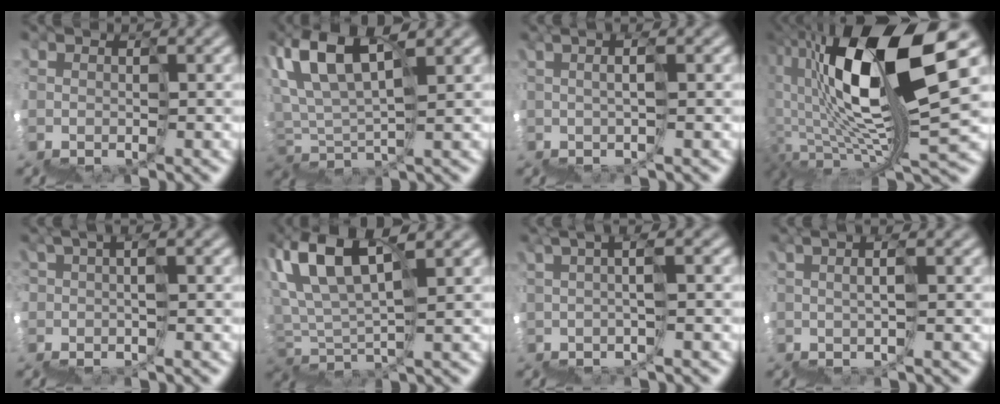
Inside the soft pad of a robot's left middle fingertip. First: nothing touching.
{"total": 5.2, "force": [5.0, -1.0, 1.1], "torque": [-0.032, 0.050, 0.083]}
{"total": 2.2, "force": [1.3, -1.8, 0.1], "torque": [0.030, 0.026, 0.032]}
{"total": 9.4, "force": [3.5, -0.3, 8.7], "torque": [-0.153, 0.042, 0.064]}
{"total": 1.0, "force": [0.4, -0.8, 0.4], "torque": [-0.005, 0.008, 0.016]}
{"total": 5.5, "force": [5.2, -1.0, 1.6], "torque": [-0.043, 0.052, 0.088]}
{"total": 2.1, "force": [1.0, -1.6, 1.0], "torque": [0.010, 0.028, 0.033]}
{"total": 2.4, "force": [1.6, -1.8, 0.1], "torque": [0.029, 0.027, 0.038]}